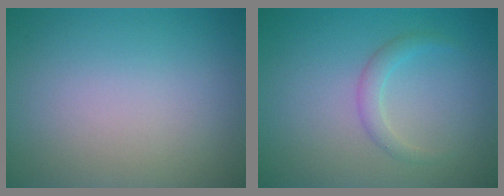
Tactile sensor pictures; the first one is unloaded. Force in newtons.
{"total": 1.5, "press": 1.5, "slide": 0.1}